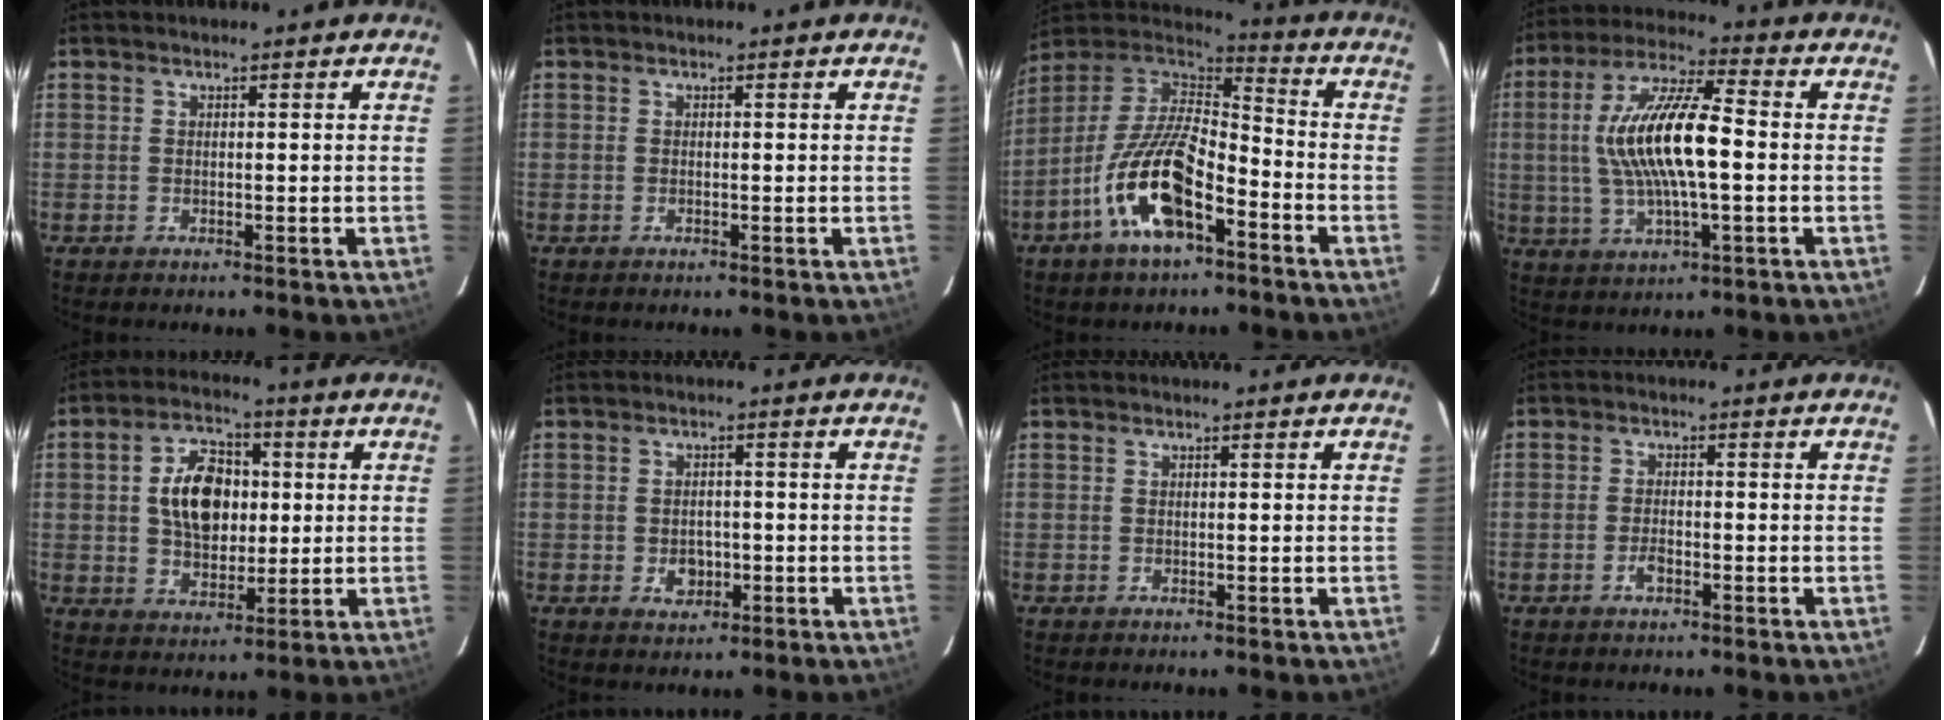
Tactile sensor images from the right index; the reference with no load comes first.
{"total": 0.0}
{"total": 17.3, "force": [-8.4, 6.5, 13.6], "torque": [-0.270, -0.016, -0.163]}
{"total": 15.1, "force": [-0.1, 3.9, 14.6], "torque": [-0.283, 0.012, -0.003]}
{"total": 11.2, "force": [1.3, 7.3, 8.3], "torque": [-0.150, 0.025, 0.029]}
{"total": 4.0, "force": [-1.2, 3.2, 2.0], "torque": [-0.037, 0.002, -0.011]}
{"total": 0.0}
{"total": 2.5, "force": [-1.4, 1.2, 1.7], "torque": [-0.037, 0.001, -0.027]}